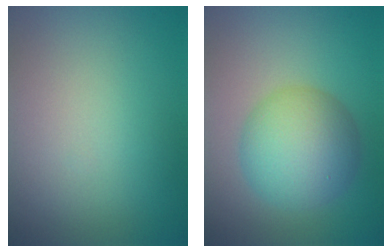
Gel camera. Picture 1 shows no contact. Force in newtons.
{"total": 6.5, "press": 6.5, "slide": 0.2}